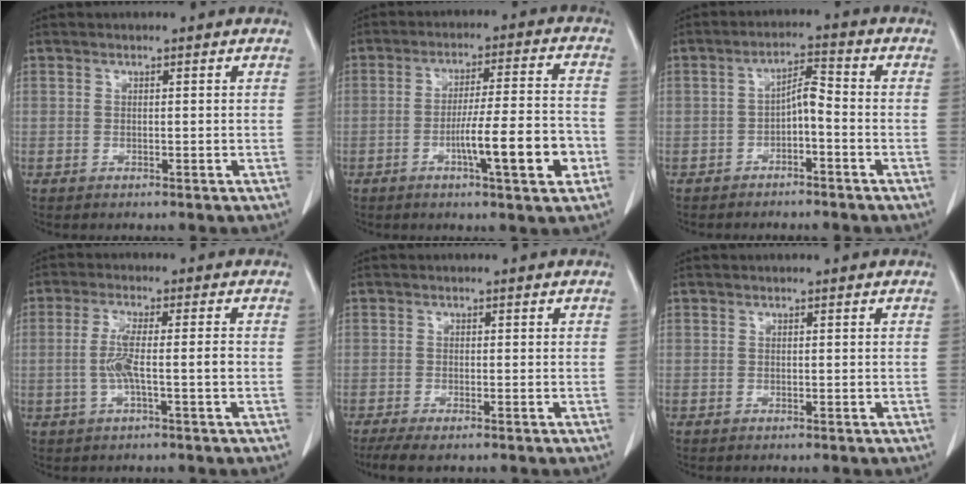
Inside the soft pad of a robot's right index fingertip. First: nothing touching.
{"total": 11.3, "force": [-4.0, 0.8, 10.6], "torque": [-0.165, 0.002, -0.062]}
{"total": 4.0, "force": [-1.6, 1.1, 3.5], "torque": [-0.065, 0.017, -0.026]}
{"total": 5.4, "force": [-1.0, 0.2, 5.3], "torque": [-0.106, 0.004, -0.016]}
{"total": 4.0, "force": [-2.9, 1.0, 2.5], "torque": [-0.046, -0.011, -0.045]}
{"total": 0.0}